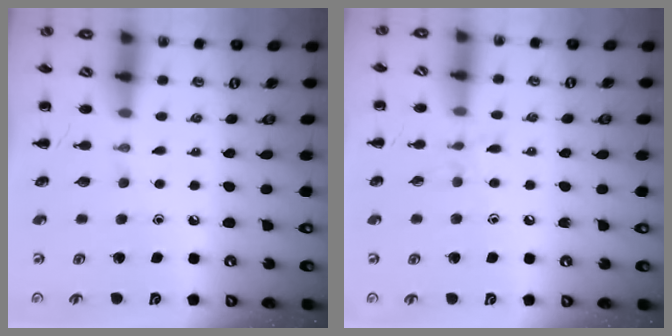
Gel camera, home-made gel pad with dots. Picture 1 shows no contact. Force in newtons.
{"total": 7.0, "press": 6.8, "slide": 1.9}